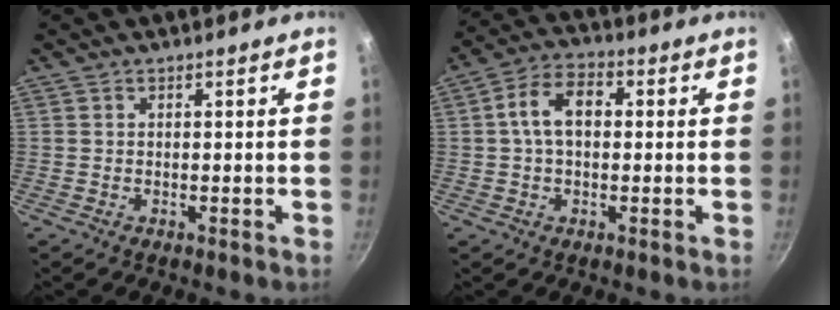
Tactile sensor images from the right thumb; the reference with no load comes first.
{"total": 8.6, "force": [0.9, 5.5, 6.6], "torque": [-0.101, 0.025, 0.003]}